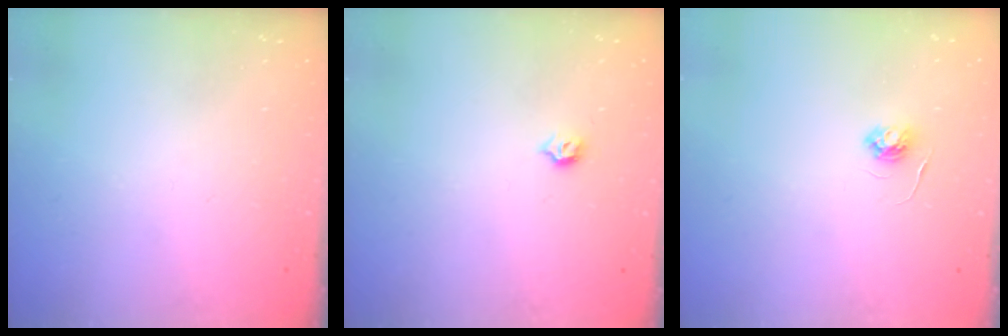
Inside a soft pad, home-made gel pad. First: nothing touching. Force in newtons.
{"total": 3.4, "press": 3.3, "slide": 0.6}
{"total": 3.8, "press": 3.8, "slide": 0.4}